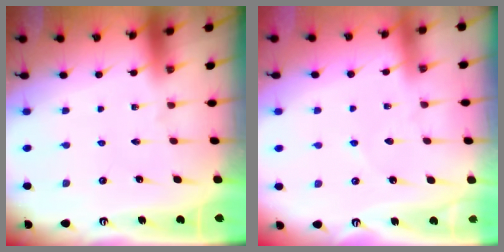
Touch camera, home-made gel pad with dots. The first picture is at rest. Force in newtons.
{"total": 2.5, "press": 2.5, "slide": 0.3}